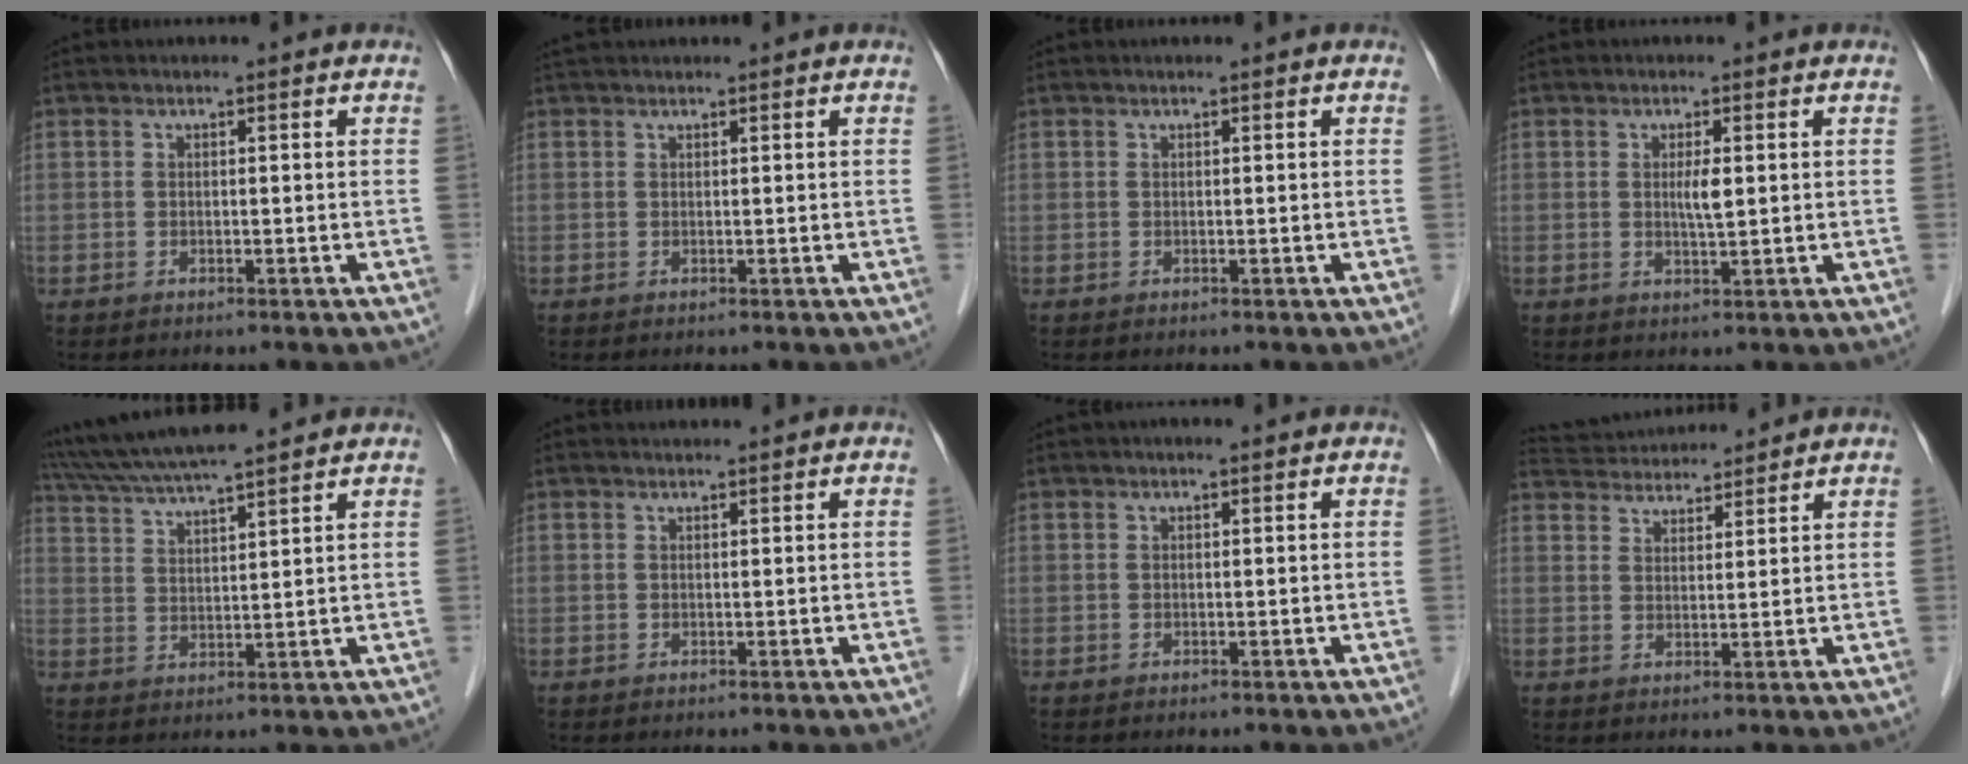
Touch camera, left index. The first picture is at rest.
{"total": 3.2, "force": [2.9, 0.4, 1.3], "torque": [-0.014, 0.037, 0.049]}
{"total": 0.0}
{"total": 2.4, "force": [0.4, 0.2, 2.3], "torque": [-0.043, -0.002, 0.007]}
{"total": 13.6, "force": [12.0, 0.4, 6.3], "torque": [-0.120, 0.031, 0.203]}
{"total": 1.3, "force": [1.3, 0.0, 0.1], "torque": [-0.005, 0.012, 0.026]}
{"total": 1.1, "force": [0.8, 0.2, 0.6], "torque": [-0.013, 0.010, 0.014]}
{"total": 10.0, "force": [9.6, 1.5, 2.2], "torque": [-0.044, 0.033, 0.154]}